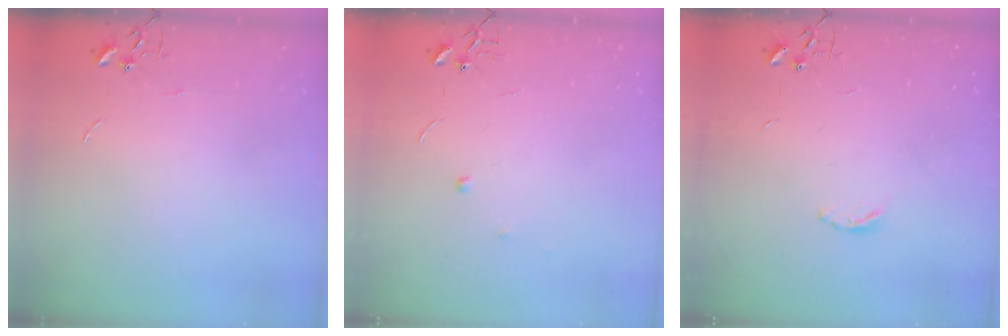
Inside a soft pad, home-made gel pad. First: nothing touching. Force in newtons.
{"total": 3.8, "press": 3.7, "slide": 0.6}
{"total": 3.8, "press": 3.8, "slide": 0.6}